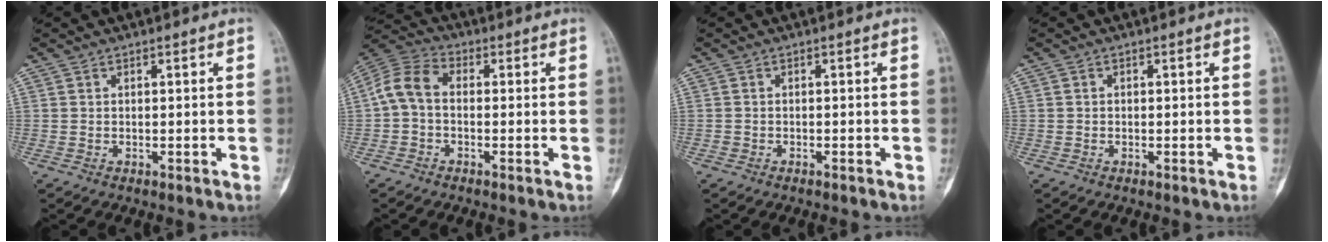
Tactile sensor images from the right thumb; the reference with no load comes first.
{"total": 8.3, "force": [-0.5, 5.9, 5.8], "torque": [-0.111, 0.027, -0.024]}
{"total": 0.8, "force": [-0.6, 0.6, 0.0], "torque": [-0.001, 0.005, -0.014]}
{"total": 0.7, "force": [-0.2, 0.6, 0.0], "torque": [0.008, 0.005, -0.006]}